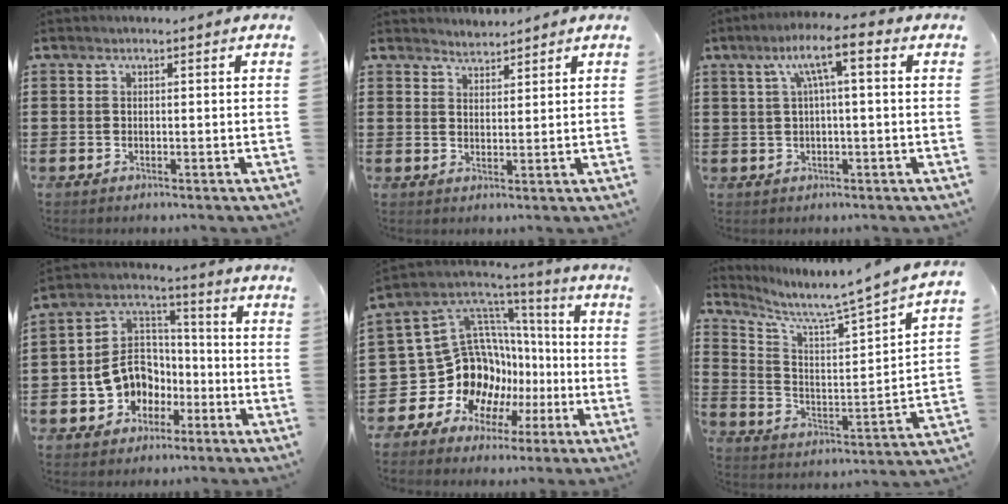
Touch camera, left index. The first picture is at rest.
{"total": 2.2, "force": [2.1, 0.1, -0.4], "torque": [0.002, -0.006, 0.042]}
{"total": 6.5, "force": [1.3, 0.9, 6.3], "torque": [-0.124, 0.009, 0.017]}
{"total": 8.7, "force": [-2.9, 7.7, 2.8], "torque": [-0.092, 0.010, -0.057]}
{"total": 13.8, "force": [-1.8, 12.9, 4.6], "torque": [-0.149, -0.038, 0.003]}
{"total": 4.6, "force": [4.1, -0.7, 2.0], "torque": [-0.062, -0.054, 0.057]}